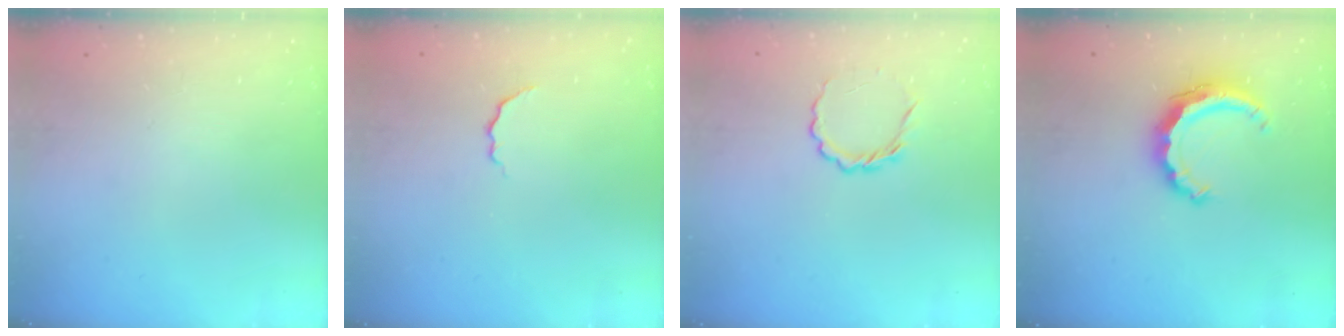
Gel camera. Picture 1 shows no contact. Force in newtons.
{"total": 3.7, "press": 3.7, "slide": 0.6}
{"total": 3.9, "press": 3.7, "slide": 1.3}
{"total": 8.6, "press": 8.6, "slide": 1.0}